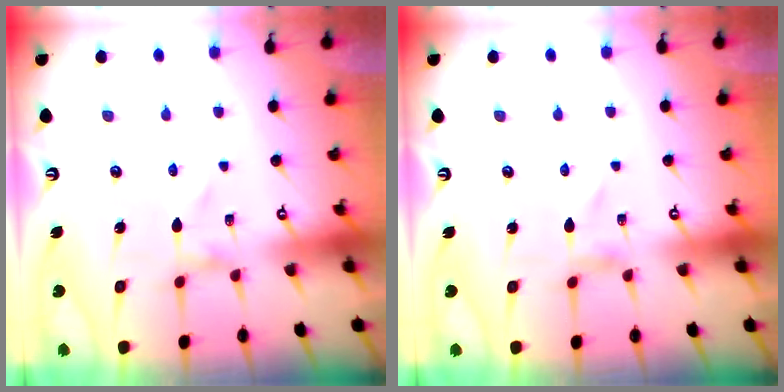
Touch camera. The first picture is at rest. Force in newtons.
{"total": 0.0}